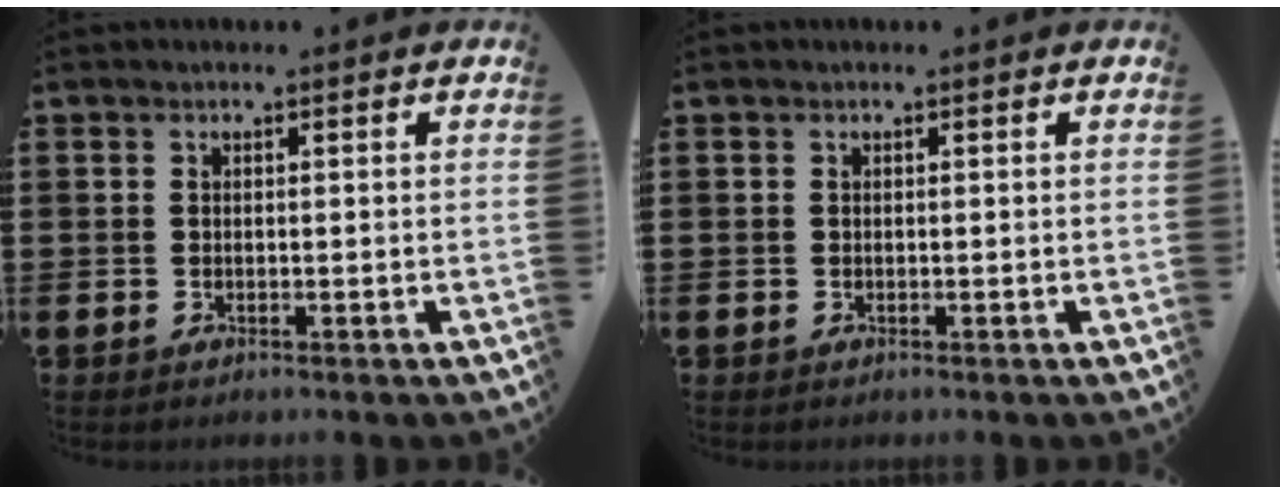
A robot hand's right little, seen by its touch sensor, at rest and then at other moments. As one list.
[{"total": 0.0}]